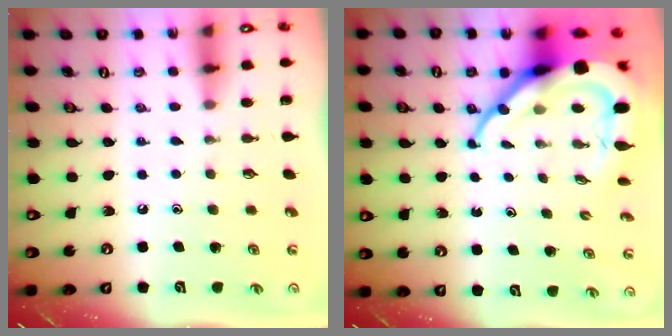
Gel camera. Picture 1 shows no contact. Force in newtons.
{"total": 15.1, "press": 15.0, "slide": 1.7}